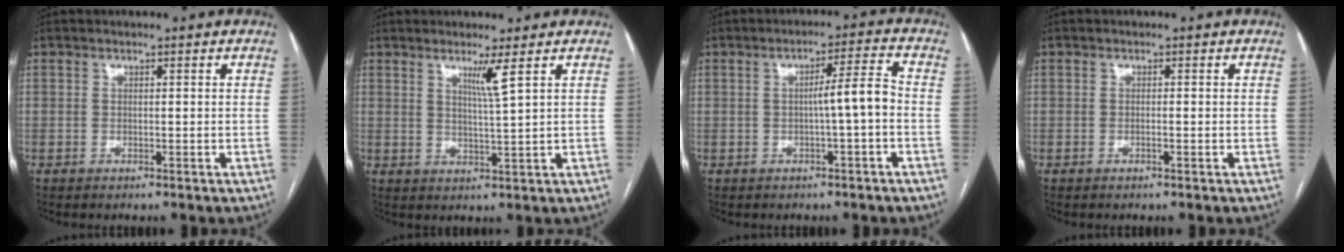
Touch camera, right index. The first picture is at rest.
{"total": 3.5, "force": [1.9, -1.1, 2.7], "torque": [-0.050, -0.014, 0.037]}
{"total": 4.9, "force": [-0.9, -0.3, 4.8], "torque": [-0.070, 0.012, -0.014]}
{"total": 0.5, "force": [-0.2, 0.0, 0.5], "torque": [-0.010, 0.001, -0.003]}